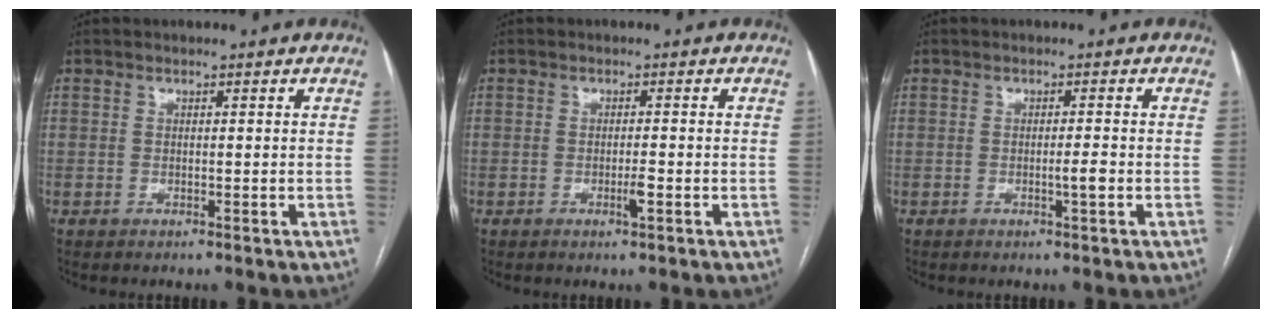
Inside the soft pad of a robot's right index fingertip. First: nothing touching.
{"total": 1.8, "force": [-0.7, 0.0, 1.7], "torque": [-0.033, -0.003, -0.010]}
{"total": 1.6, "force": [-0.5, -0.2, 1.5], "torque": [-0.027, -0.002, -0.008]}